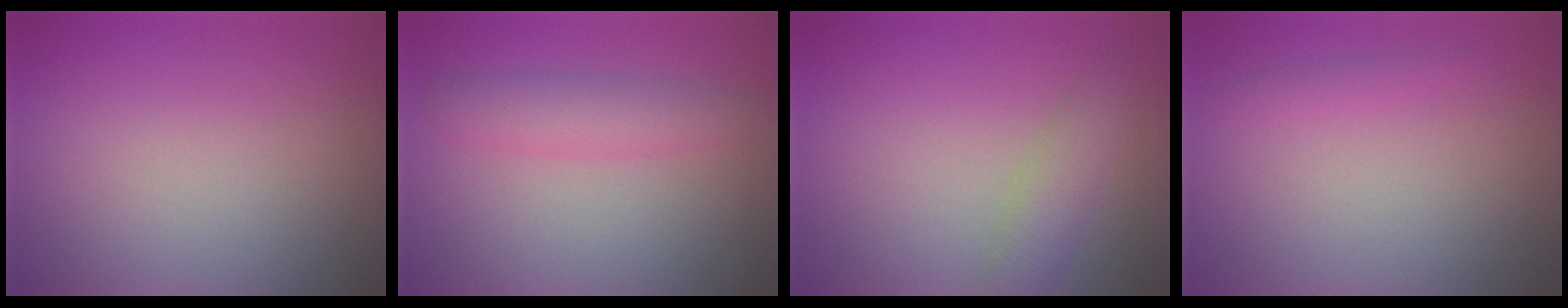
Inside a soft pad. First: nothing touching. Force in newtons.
{"total": 3.1, "press": 3.1, "slide": 0.1}
{"total": 2.5, "press": 2.5, "slide": 0.1}
{"total": 0.9, "press": 0.9, "slide": 0.0}